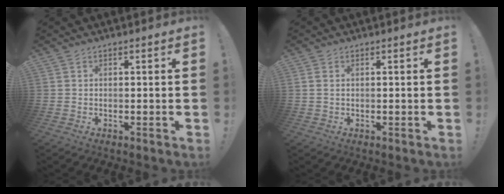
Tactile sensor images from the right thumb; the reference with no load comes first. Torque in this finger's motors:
{"motor_torque": [-0.01, -0.02, 0.00, 0.14, -0.02]}